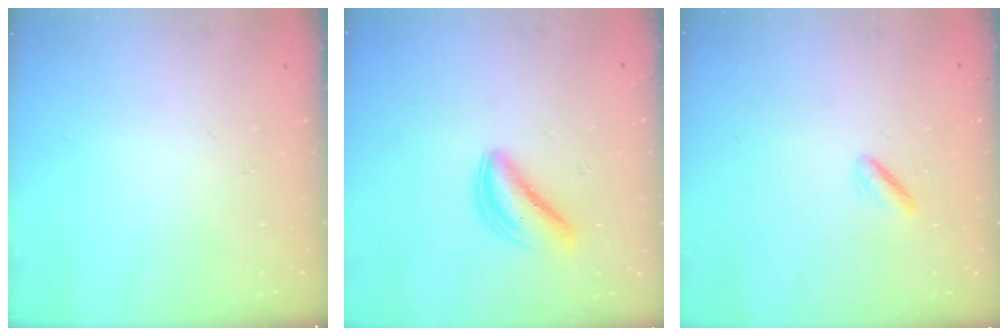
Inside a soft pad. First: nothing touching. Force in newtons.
{"total": 5.2, "press": 5.1, "slide": 0.5}
{"total": 0.8, "press": 0.6, "slide": 0.6}